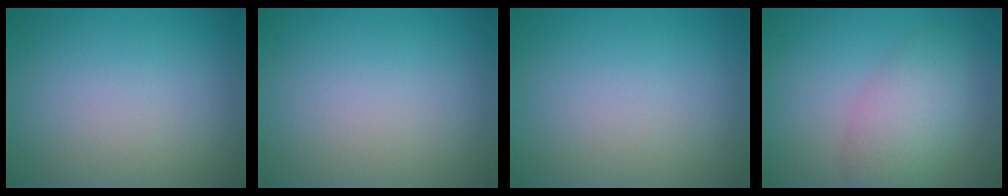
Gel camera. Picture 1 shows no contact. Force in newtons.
{"total": 0.0}
{"total": 0.0}
{"total": 4.4, "press": 4.4, "slide": 0.2}